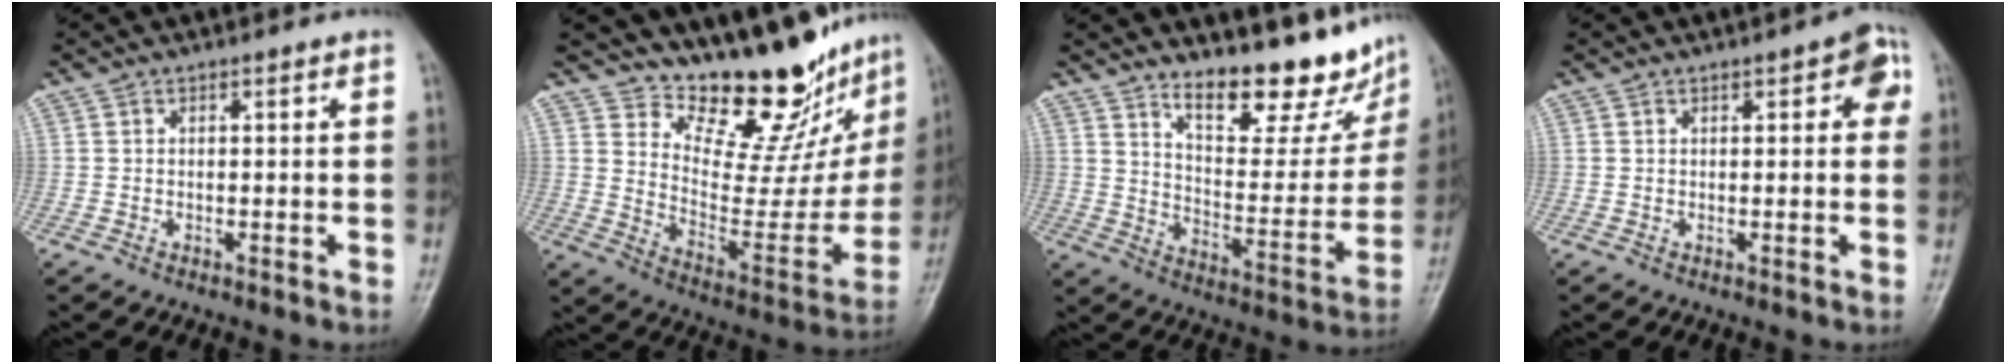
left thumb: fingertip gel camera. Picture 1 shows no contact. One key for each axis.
{"total": 20.1, "fx": 17.1, "fy": 6.9, "fz": 7.9, "tx": -0.056, "ty": -0.140, "tz": 0.248}
{"total": 17.0, "fx": 13.6, "fy": 5.4, "fz": 8.7, "tx": -0.074, "ty": -0.105, "tz": 0.202}
{"total": 4.3, "fx": 1.4, "fy": 1.9, "fz": 3.6, "tx": -0.023, "ty": 0.003, "tz": 0.007}